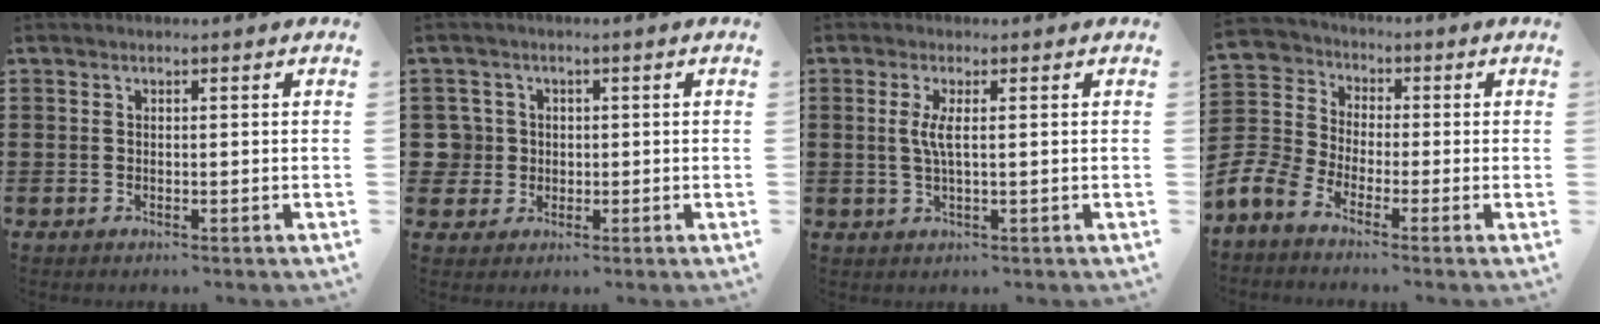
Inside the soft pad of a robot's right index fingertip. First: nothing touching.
{"total": 3.9, "force": [-0.1, 3.8, 0.6], "torque": [-0.046, 0.005, -0.008]}
{"total": 2.9, "force": [0.3, 0.1, 2.9], "torque": [-0.063, -0.007, 0.001]}
{"total": 5.9, "force": [-3.6, 4.4, 1.7], "torque": [-0.074, 0.002, -0.080]}